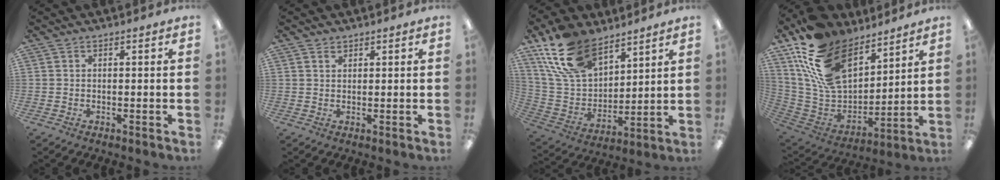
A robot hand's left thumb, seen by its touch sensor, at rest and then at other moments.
{"total": 1.3, "force": [1.1, 0.7, 0.4], "torque": [-0.009, 0.000, 0.021]}
{"total": 18.1, "force": [12.1, 9.9, 9.1], "torque": [-0.193, -0.044, 0.231]}
{"total": 22.0, "force": [13.0, 13.0, 11.9], "torque": [-0.248, -0.064, 0.247]}